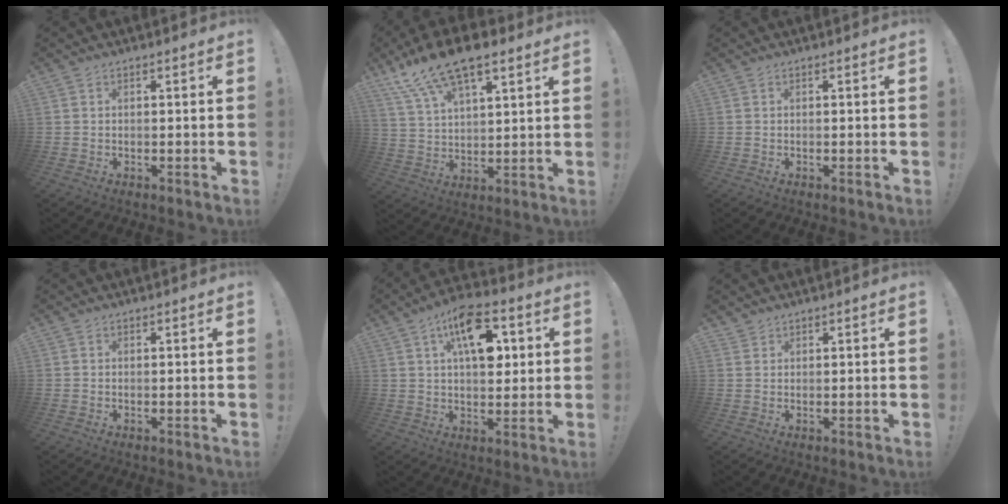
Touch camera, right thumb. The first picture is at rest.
{"total": 14.4, "force": [10.2, 5.4, 8.7], "torque": [-0.172, -0.056, 0.183]}
{"total": 0.0}
{"total": 0.0}
{"total": 14.9, "force": [5.5, 7.8, 11.4], "torque": [-0.173, -0.004, 0.096]}
{"total": 1.3, "force": [1.2, 0.4, 0.1], "torque": [0.004, -0.008, 0.022]}